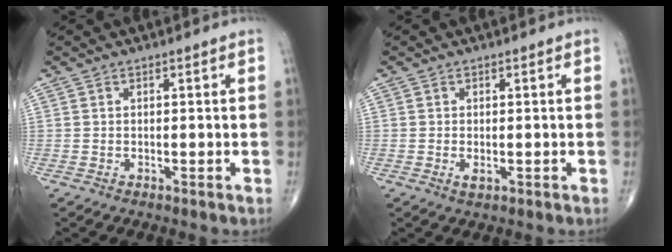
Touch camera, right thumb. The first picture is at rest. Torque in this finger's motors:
{"motor_torque": [-0.38, 0.03, -0.02, 0.03, 0.05]}